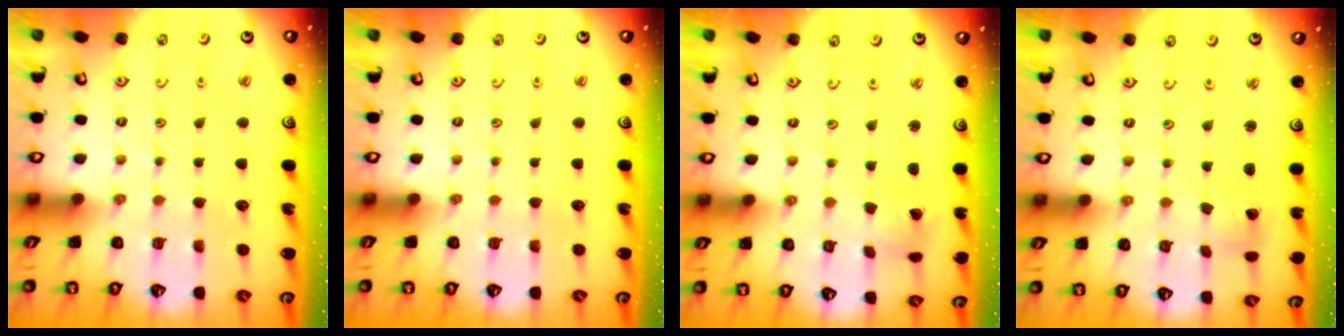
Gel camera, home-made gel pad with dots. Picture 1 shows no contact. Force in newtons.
{"total": 0.0}
{"total": 2.4, "press": 2.4, "slide": 0.3}
{"total": 2.0, "press": 2.0, "slide": 0.1}